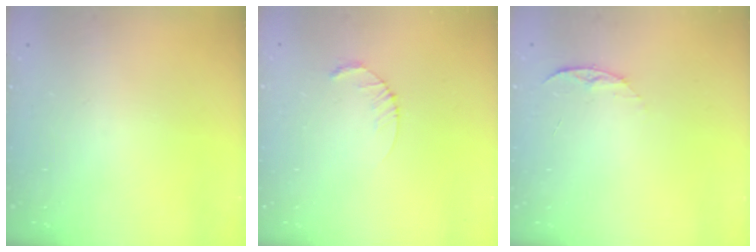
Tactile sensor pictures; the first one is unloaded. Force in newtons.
{"total": 2.6, "press": 2.6, "slide": 0.4}
{"total": 5.2, "press": 5.2, "slide": 0.6}